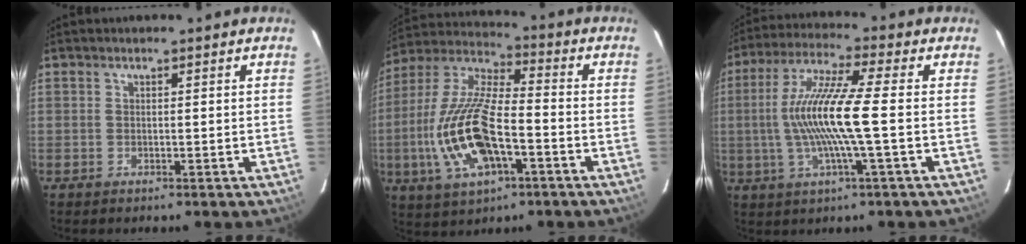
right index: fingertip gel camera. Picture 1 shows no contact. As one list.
[{"total": 18.3, "force": [-5.5, 7.1, 16.0], "torque": [-0.344, -0.008, -0.100]}, {"total": 12.9, "force": [-1.2, -0.1, 12.9], "torque": [-0.251, 0.002, -0.023]}]